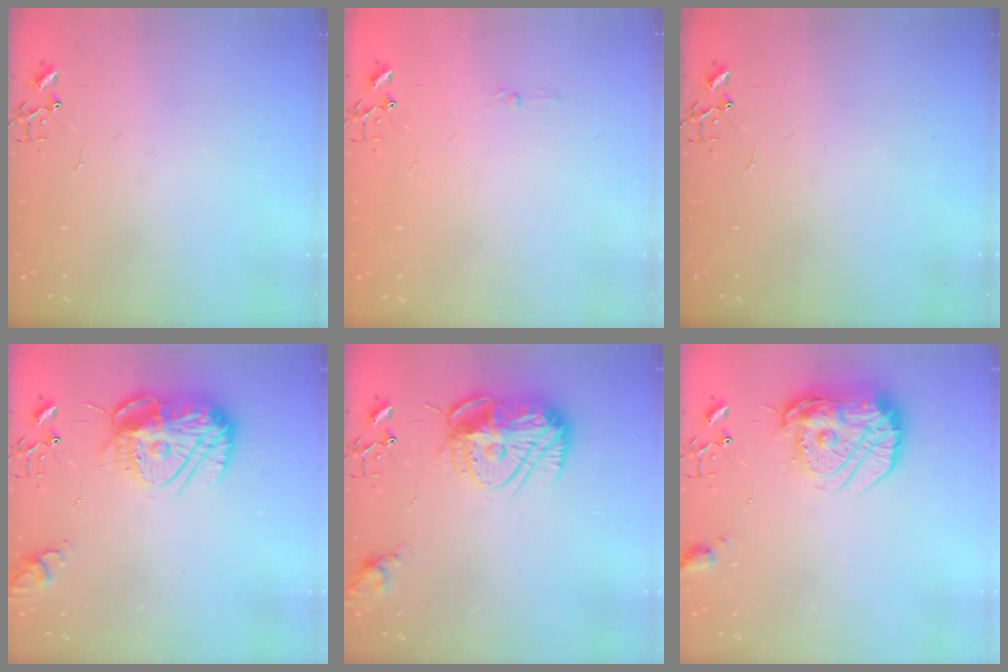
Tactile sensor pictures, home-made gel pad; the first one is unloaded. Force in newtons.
{"total": 3.3, "press": 3.2, "slide": 0.4}
{"total": 0.0}
{"total": 15.2, "press": 15.1, "slide": 1.2}
{"total": 15.7, "press": 15.7, "slide": 1.0}
{"total": 18.2, "press": 18.2, "slide": 1.5}